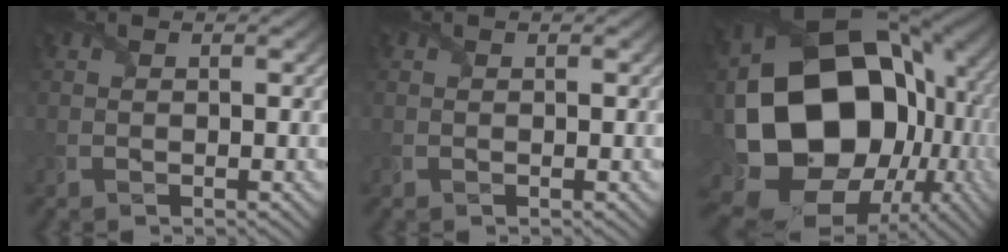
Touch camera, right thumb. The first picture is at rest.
{"total": 0.0}
{"total": 22.7, "force": [-1.8, 17.9, 13.8], "torque": [-0.311, -0.068, 0.009]}